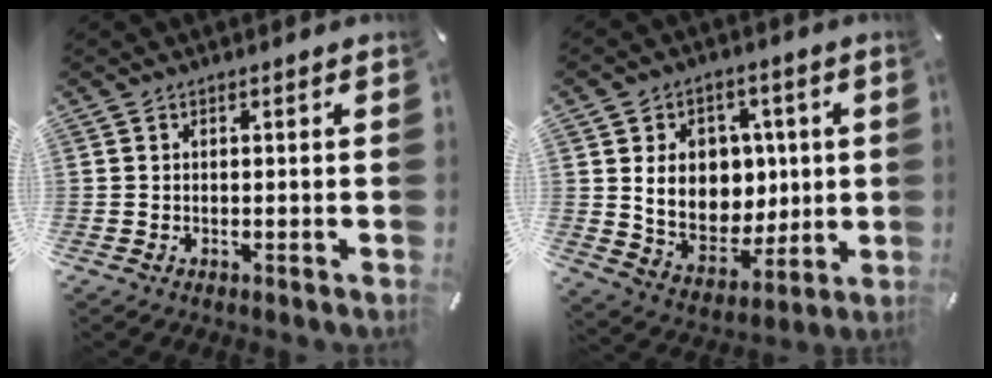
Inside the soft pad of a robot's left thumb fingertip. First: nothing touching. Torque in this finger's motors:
{"motor_torque": [1.45, 2.12, 0.33, -0.19, 0.28]}